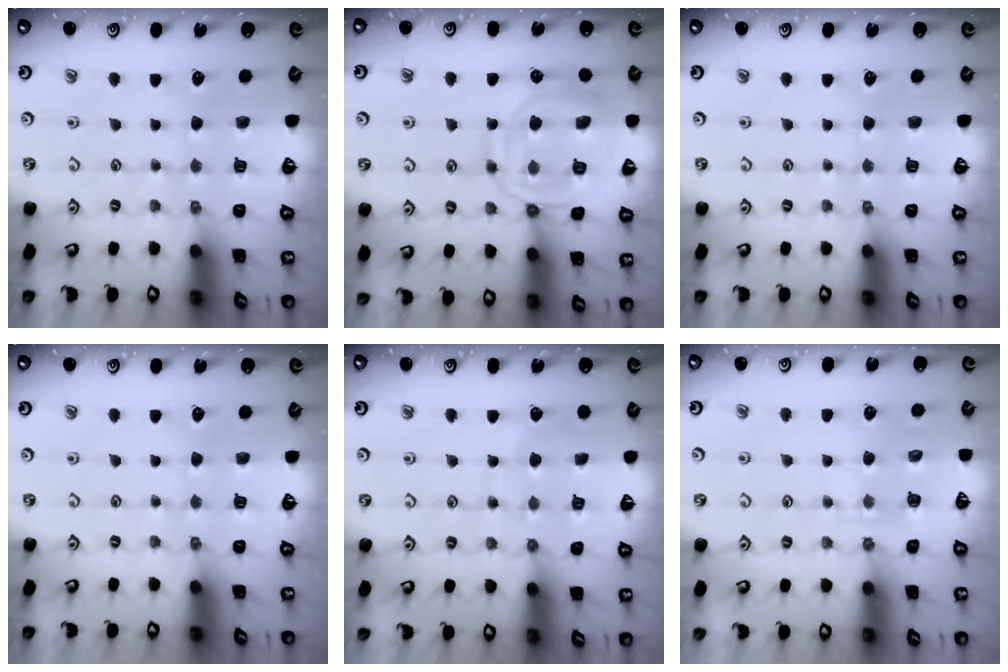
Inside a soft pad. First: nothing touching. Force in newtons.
{"total": 13.4, "press": 13.3, "slide": 1.2}
{"total": 0.0}
{"total": 0.0}
{"total": 6.5, "press": 6.5, "slide": 0.6}
{"total": 4.8, "press": 4.8, "slide": 0.7}